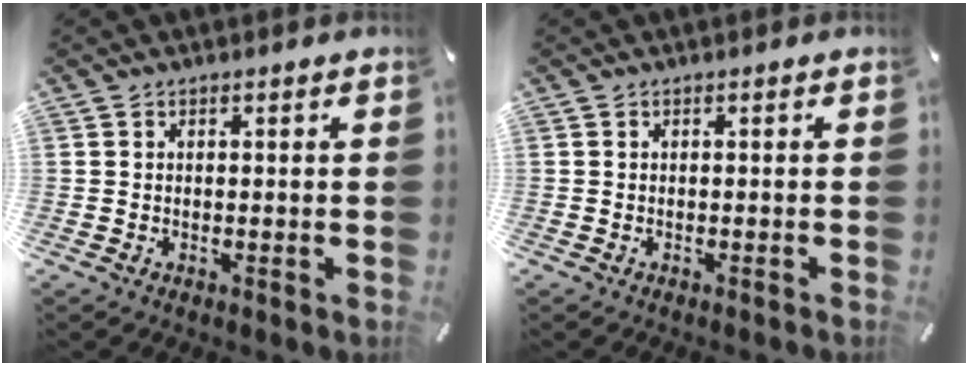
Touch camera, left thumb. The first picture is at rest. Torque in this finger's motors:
{"motor_torque": [-0.07, 0.07, 0.00, 0.00, 0.00]}